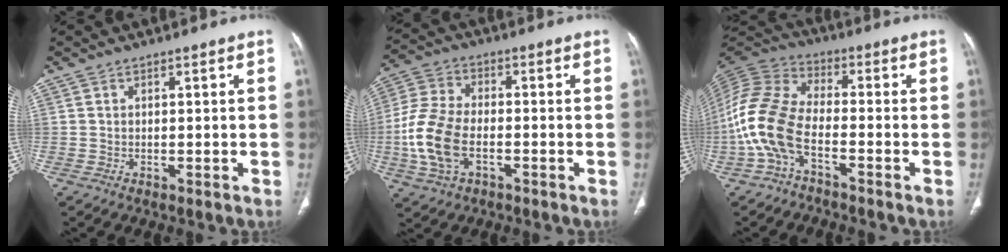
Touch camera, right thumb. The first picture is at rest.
{"total": 12.4, "force": [-3.1, 7.3, 9.5], "torque": [-0.213, 0.016, -0.063]}
{"total": 12.4, "force": [-4.4, 6.2, 9.7], "torque": [-0.225, 0.044, -0.097]}